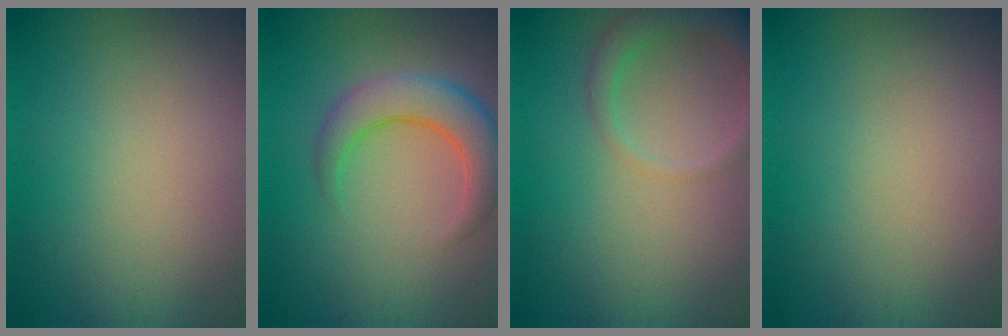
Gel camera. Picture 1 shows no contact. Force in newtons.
{"total": 5.1, "press": 5.1, "slide": 0.1}
{"total": 3.9, "press": 3.9, "slide": 0.3}
{"total": 0.0}